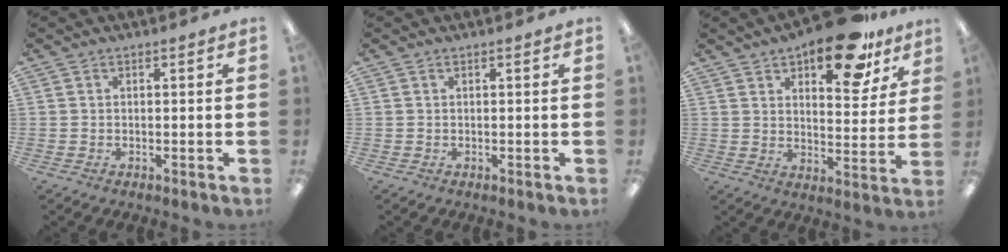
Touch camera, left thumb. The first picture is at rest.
{"total": 0.0}
{"total": 17.5, "force": [11.8, 7.4, 10.6], "torque": [-0.138, -0.062, 0.193]}